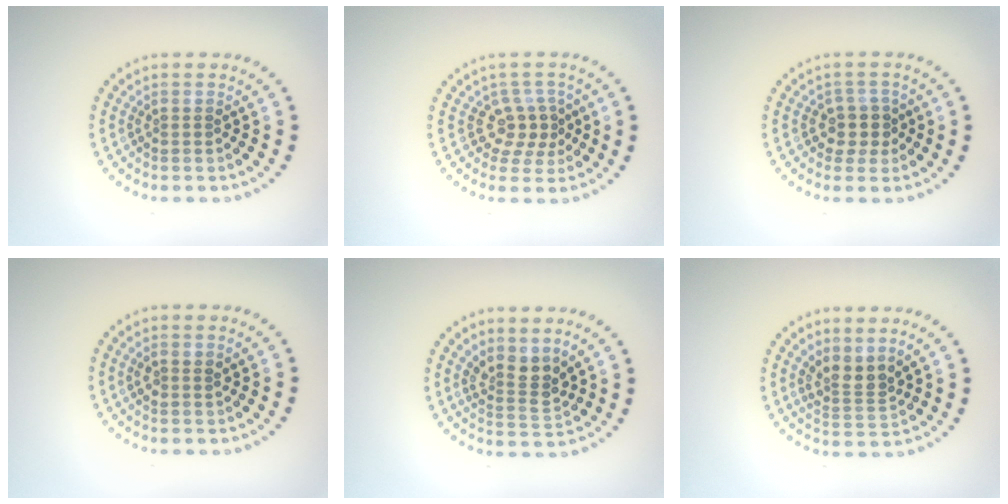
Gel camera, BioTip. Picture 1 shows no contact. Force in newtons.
{"total": 2.8, "press": 2.2, "slide": 1.8}
{"total": 2.4, "press": 2.0, "slide": 1.3}
{"total": 1.0, "press": 0.9, "slide": 0.4}
{"total": 2.8, "press": 2.2, "slide": 1.7}
{"total": 2.6, "press": 1.9, "slide": 1.8}